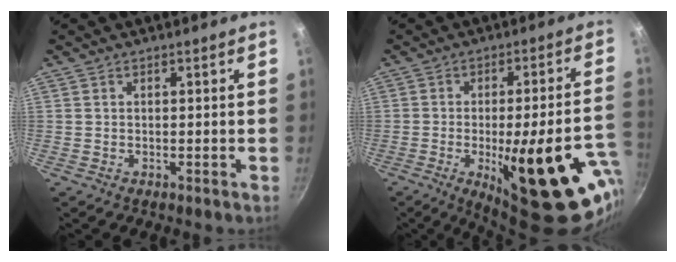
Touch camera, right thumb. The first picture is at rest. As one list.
[{"total": 25.7, "force": [-8.8, 7.9, 22.8], "torque": [-0.258, 0.013, -0.105]}]